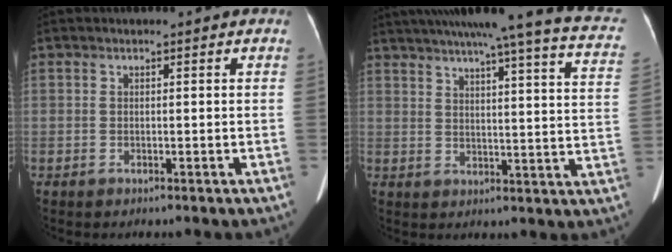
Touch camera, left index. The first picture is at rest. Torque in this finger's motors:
{"motor_torque": [0.03, -1.68, 0.07, 0.08]}